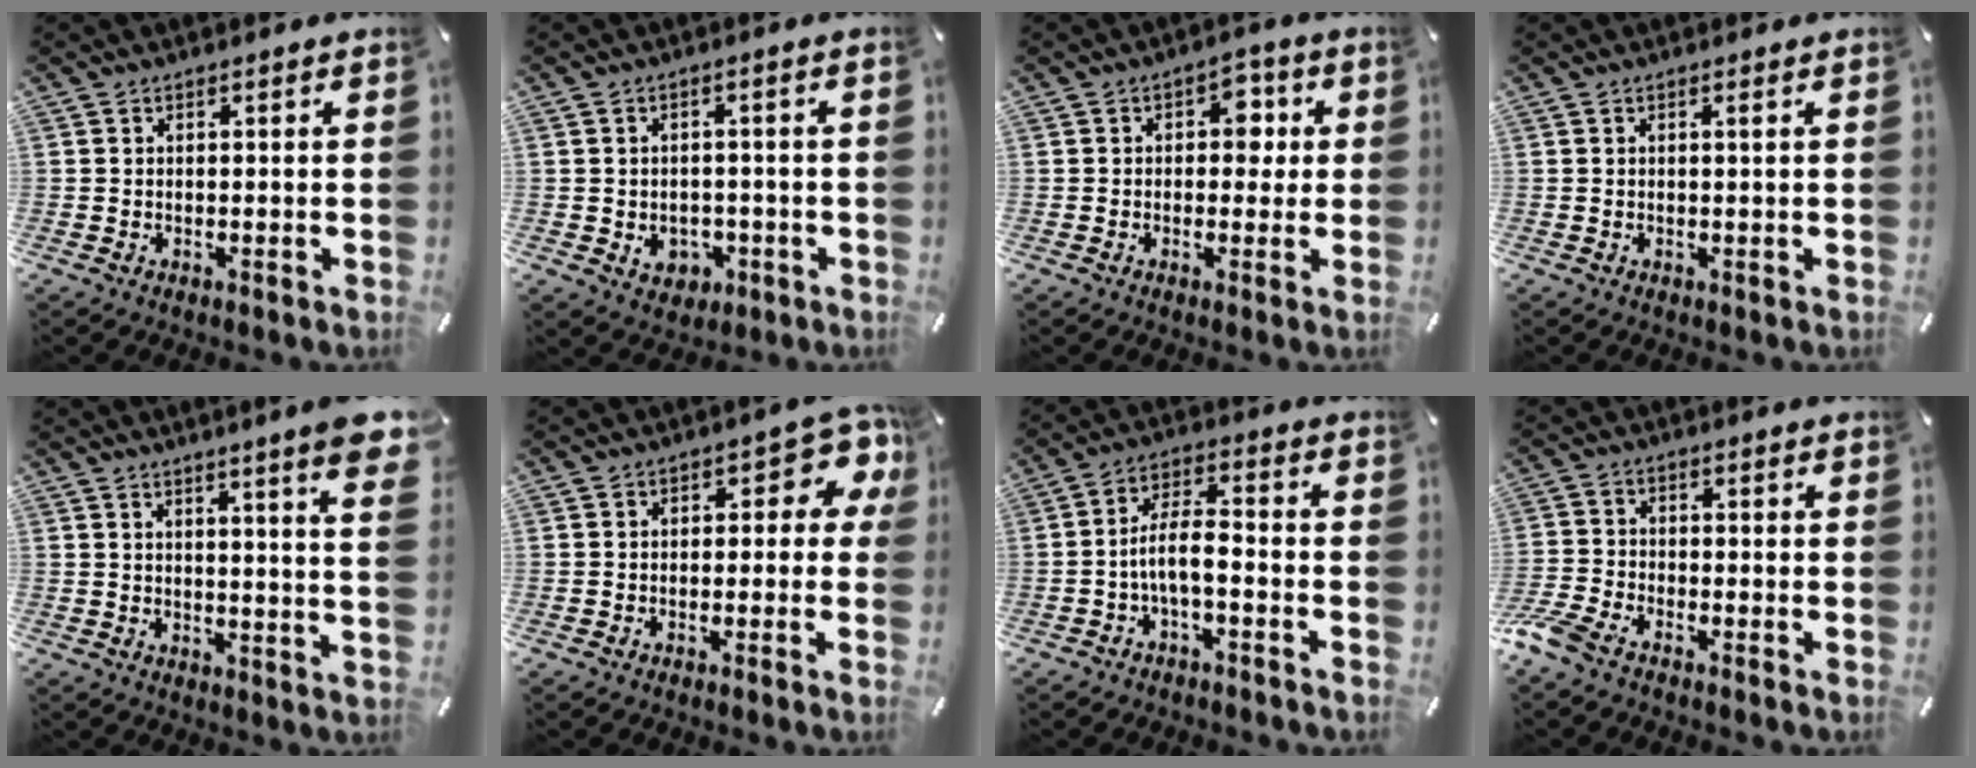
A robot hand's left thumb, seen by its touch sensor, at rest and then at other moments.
{"total": 4.7, "force": [-1.0, 4.1, 2.1], "torque": [-0.028, 0.000, -0.020]}
{"total": 5.1, "force": [0.4, 3.6, 3.6], "torque": [-0.026, -0.007, -0.007]}
{"total": 0.7, "force": [0.2, 0.0, 0.6], "torque": [-0.010, -0.001, 0.003]}
{"total": 8.4, "force": [5.1, 0.1, 6.7], "torque": [-0.105, -0.033, 0.082]}
{"total": 6.7, "force": [1.6, 3.7, 5.3], "torque": [-0.065, -0.007, 0.021]}
{"total": 7.8, "force": [-3.0, 3.0, 6.5], "torque": [-0.121, 0.014, -0.053]}
{"total": 4.9, "force": [-4.0, 1.8, 2.3], "torque": [-0.076, 0.002, -0.084]}